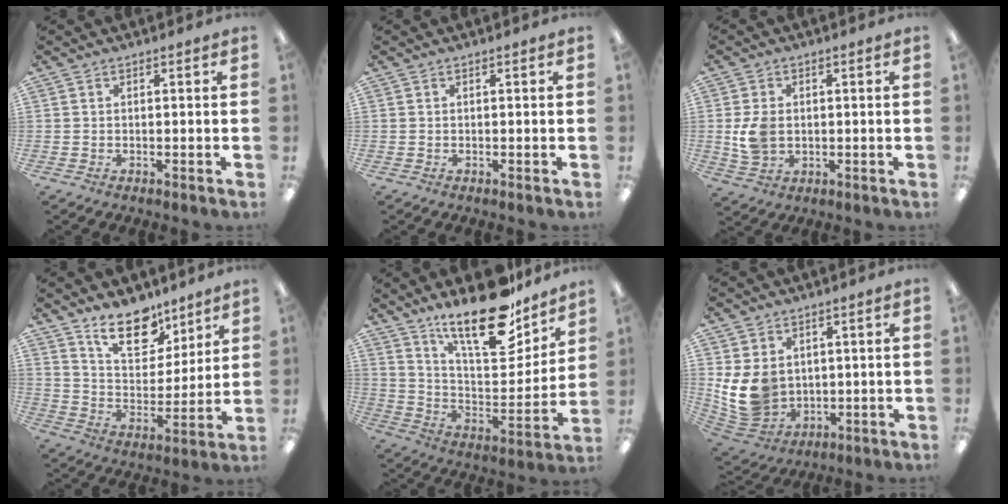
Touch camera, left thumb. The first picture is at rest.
{"total": 0.0}
{"total": 7.3, "force": [0.3, 5.4, 4.8], "torque": [-0.100, 0.004, 0.007]}
{"total": 14.2, "force": [10.5, 7.0, 6.5], "torque": [-0.096, -0.065, 0.192]}
{"total": 21.6, "force": [16.5, 7.0, 12.1], "torque": [-0.191, -0.118, 0.281]}
{"total": 11.7, "force": [1.8, 9.8, 6.2], "torque": [-0.154, -0.014, 0.040]}